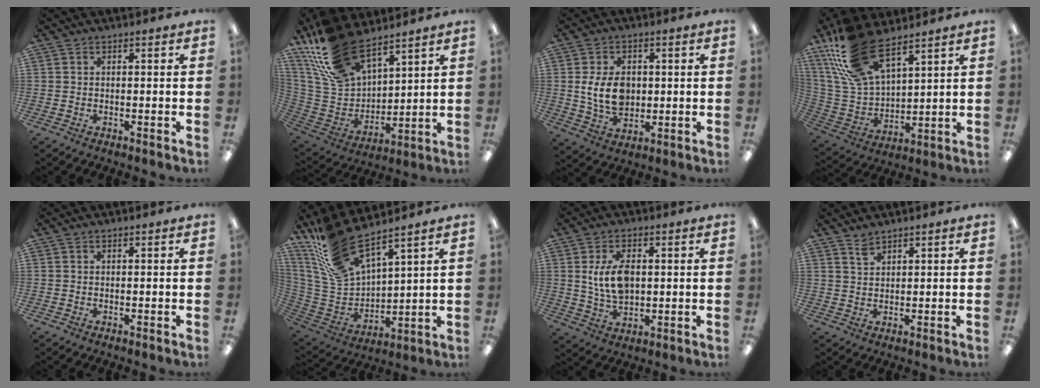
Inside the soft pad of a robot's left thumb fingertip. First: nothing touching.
{"total": 20.5, "force": [14.6, 10.0, 10.4], "torque": [-0.241, -0.073, 0.274]}
{"total": 9.7, "force": [1.0, 6.9, 6.8], "torque": [-0.139, 0.002, 0.016]}
{"total": 20.0, "force": [13.3, 9.3, 11.8], "torque": [-0.271, -0.052, 0.243]}
{"total": 0.0}
{"total": 17.3, "force": [14.2, 5.0, 8.6], "torque": [-0.217, -0.093, 0.258]}
{"total": 8.8, "force": [1.7, 5.4, 6.8], "torque": [-0.130, 0.002, 0.027]}
{"total": 2.5, "force": [2.2, 0.7, 0.8], "torque": [-0.019, -0.003, 0.043]}